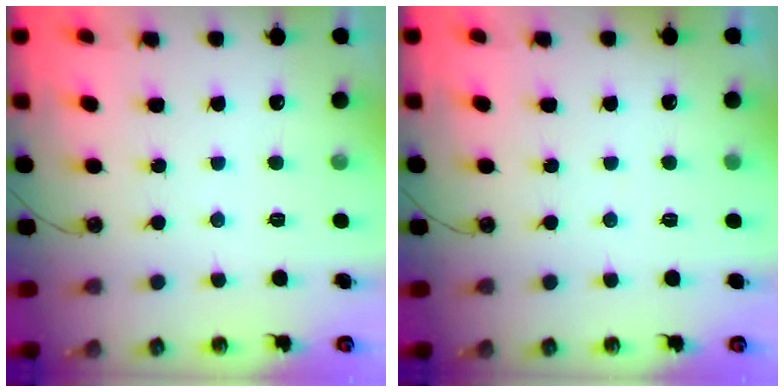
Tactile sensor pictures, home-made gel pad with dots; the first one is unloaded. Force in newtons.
{"total": 1.2, "press": 1.2, "slide": 0.1}